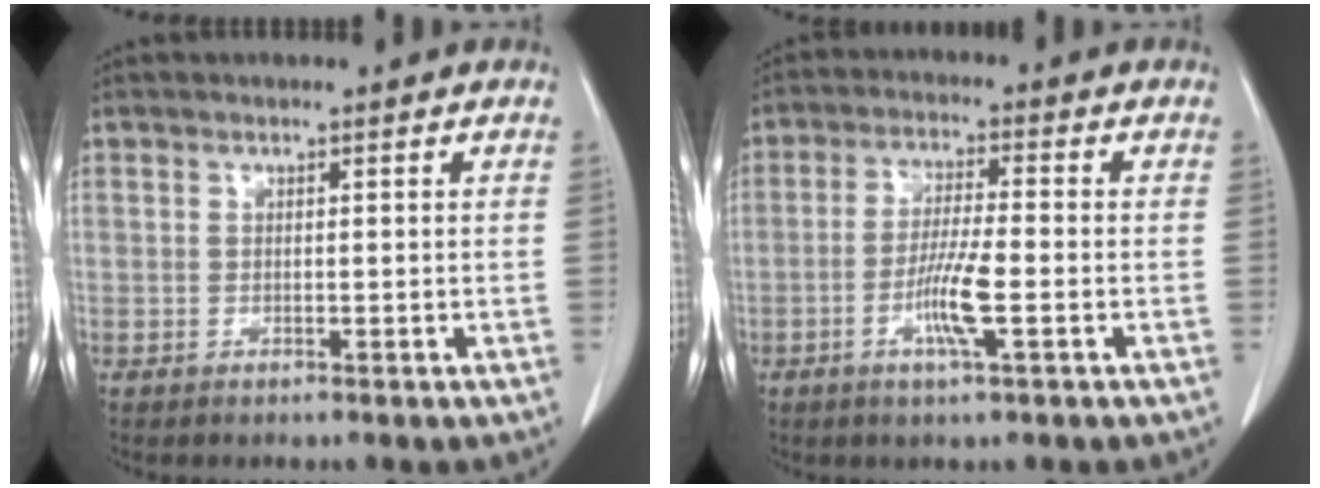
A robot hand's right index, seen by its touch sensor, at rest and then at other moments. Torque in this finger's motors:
{"motor_torque": [0.15, 0.02, 0.11, 0.05]}